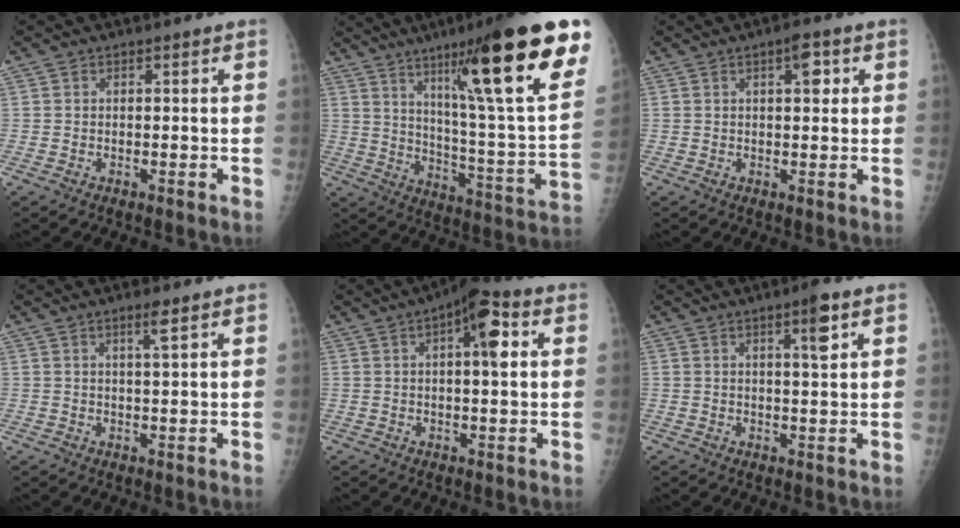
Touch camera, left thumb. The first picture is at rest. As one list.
[{"total": 28.9, "force": [15.6, 3.9, 24.0], "torque": [-0.319, -0.050, 0.242]}, {"total": 3.6, "force": [1.4, 1.6, 2.9], "torque": [-0.033, -0.002, 0.017]}, {"total": 2.5, "force": [1.6, 0.1, 2.0], "torque": [-0.037, -0.012, 0.027]}, {"total": 8.9, "force": [2.7, 3.1, 7.9], "torque": [-0.101, 0.013, 0.031]}, {"total": 4.4, "force": [2.3, 0.5, 3.7], "torque": [-0.050, -0.010, 0.034]}]